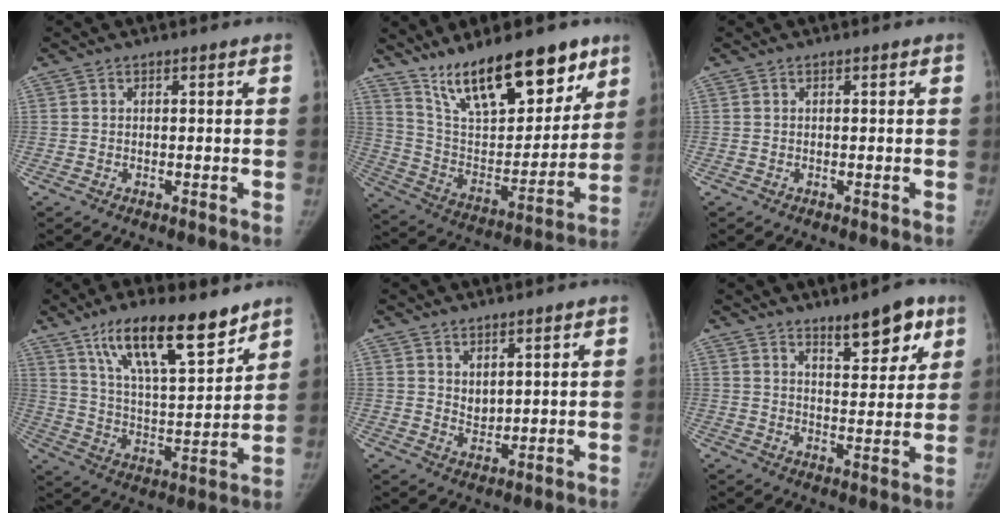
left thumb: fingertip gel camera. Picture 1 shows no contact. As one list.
[{"total": 23.4, "force": [16.1, 8.7, 14.6], "torque": [-0.188, -0.069, 0.279]}, {"total": 0.0}, {"total": 17.5, "force": [11.8, 4.9, 11.9], "torque": [-0.174, -0.060, 0.211]}, {"total": 3.3, "force": [2.0, 1.7, 2.0], "torque": [-0.024, -0.022, 0.044]}, {"total": 9.1, "force": [6.1, 3.1, 6.0], "torque": [-0.061, -0.038, 0.092]}]